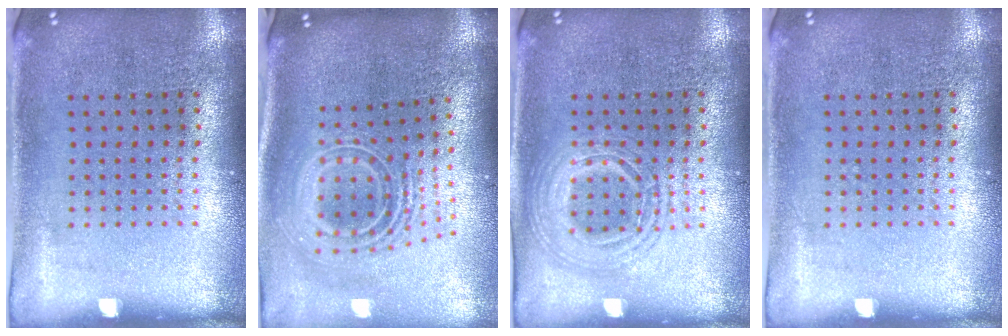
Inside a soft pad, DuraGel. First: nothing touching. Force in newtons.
{"total": 2.7, "press": 1.8, "slide": 1.9}
{"total": 2.5, "press": 2.5, "slide": 0.3}
{"total": 0.0}